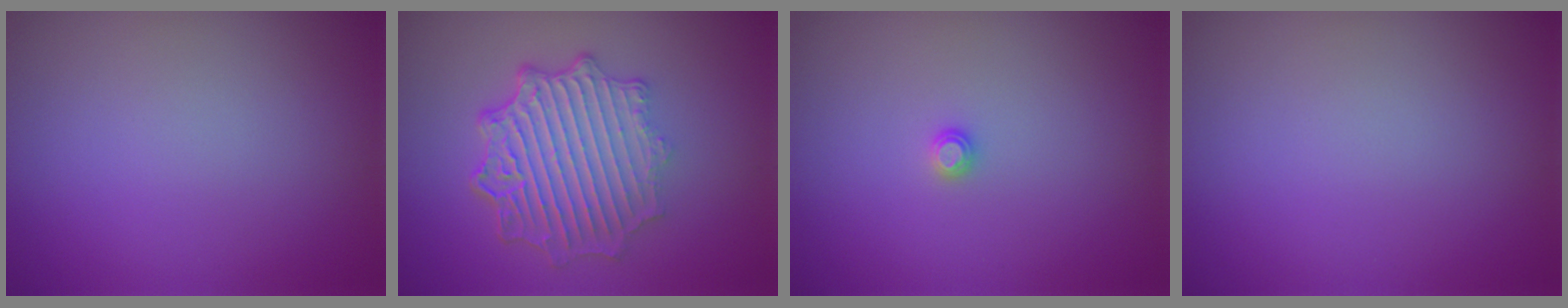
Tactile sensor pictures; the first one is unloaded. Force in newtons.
{"total": 7.0, "press": 5.4, "slide": 4.6}
{"total": 0.8, "press": 0.8, "slide": 0.1}
{"total": 0.0}